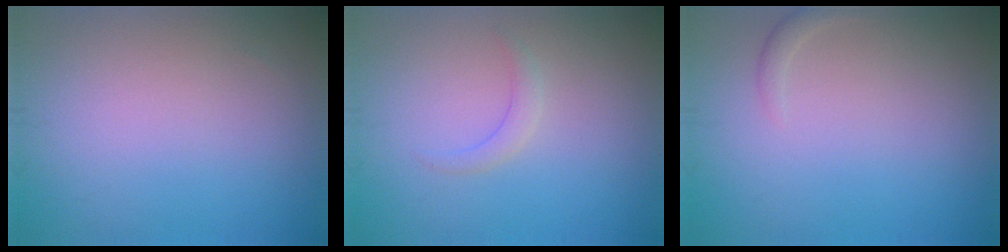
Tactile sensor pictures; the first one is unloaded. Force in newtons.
{"total": 1.2, "press": 1.2, "slide": 0.1}
{"total": 0.8, "press": 0.8, "slide": 0.1}